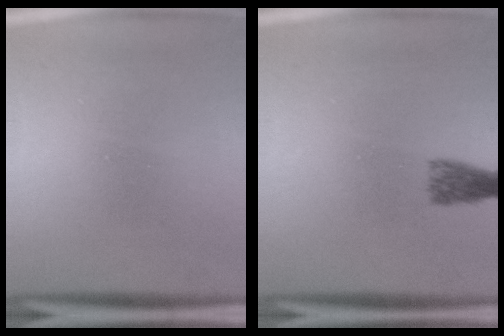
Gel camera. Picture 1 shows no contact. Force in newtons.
{"total": 2.7}